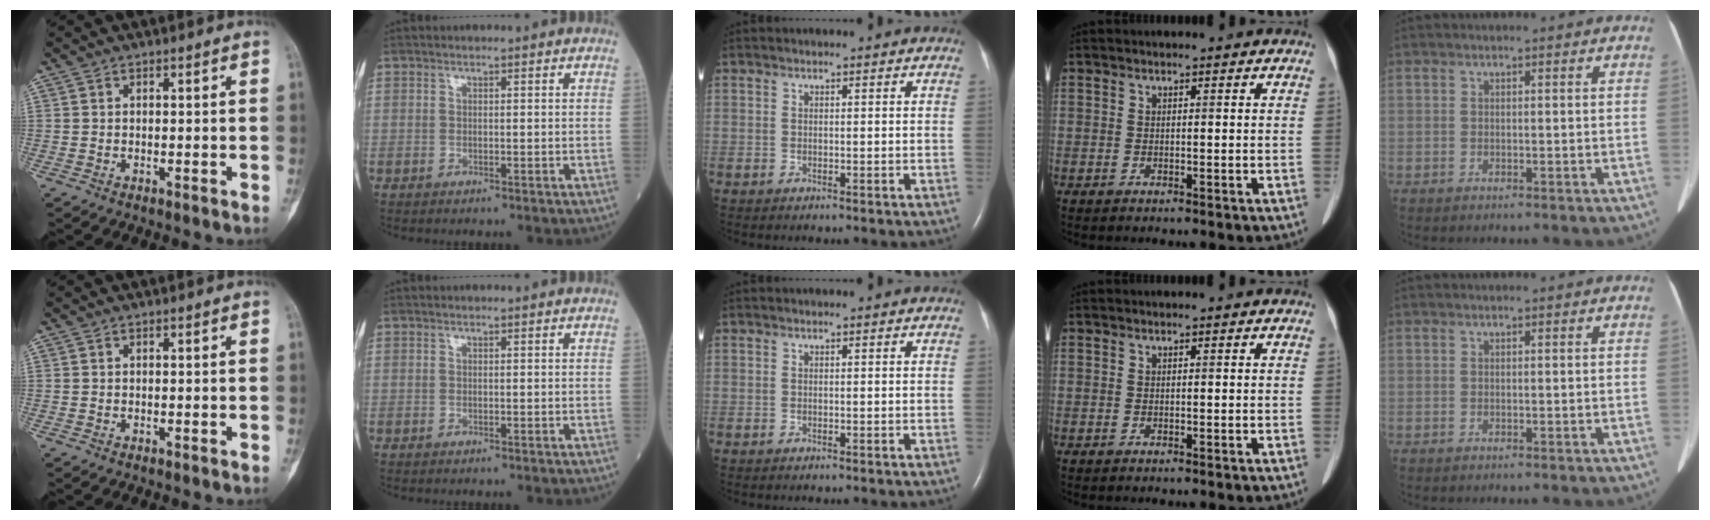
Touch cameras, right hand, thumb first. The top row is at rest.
{}